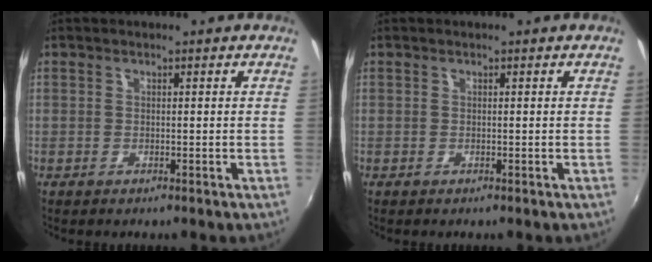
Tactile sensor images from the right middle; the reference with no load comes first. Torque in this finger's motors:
{"motor_torque": [0.00, 0.00, 0.00, 0.00]}